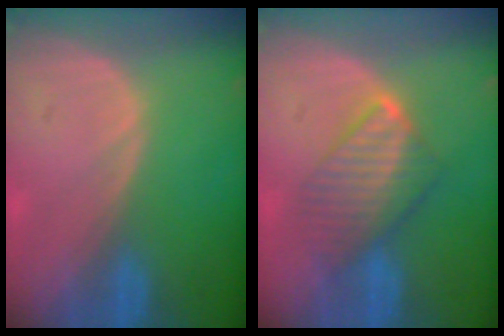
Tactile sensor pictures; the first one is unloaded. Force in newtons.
{"total": 6.5, "press": 6.4, "slide": 0.9}